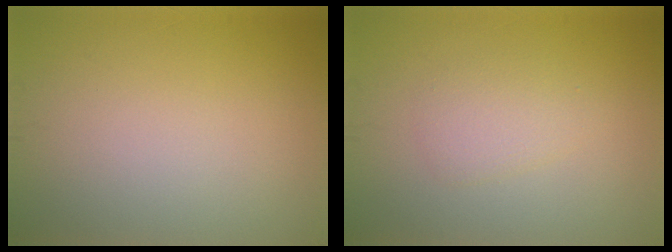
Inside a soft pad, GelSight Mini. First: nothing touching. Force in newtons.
{"total": 1.8, "press": 1.8, "slide": 0.0}